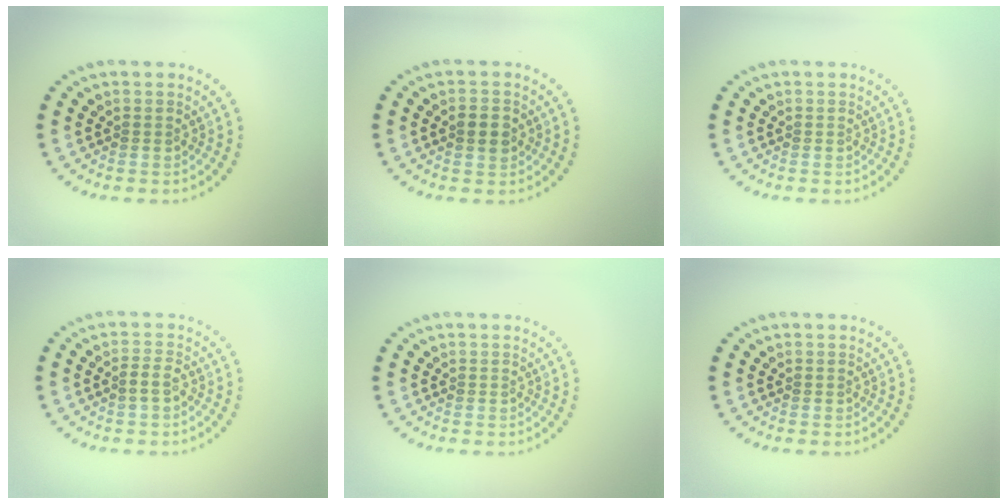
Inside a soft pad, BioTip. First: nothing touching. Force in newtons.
{"total": 2.1, "press": 2.0, "slide": 0.1}
{"total": 0.0}
{"total": 1.5, "press": 1.4, "slide": 0.7}
{"total": 0.0}
{"total": 0.0}